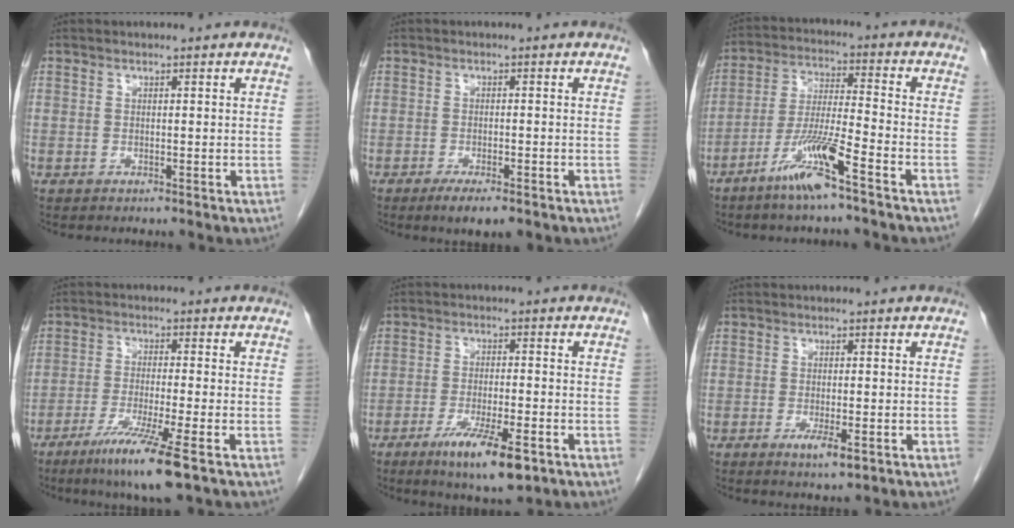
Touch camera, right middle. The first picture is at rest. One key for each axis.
{"total": 4.4, "fx": -2.9, "fy": 1.0, "fz": 3.2, "tx": -0.053, "ty": -0.008, "tz": -0.041}
{"total": 9.7, "fx": -6.0, "fy": -0.2, "fz": 7.6, "tx": -0.155, "ty": -0.015, "tz": -0.118}
{"total": 8.8, "fx": -5.1, "fy": -0.6, "fz": 7.2, "tx": -0.134, "ty": -0.028, "tz": -0.090}
{"total": 9.1, "fx": -5.0, "fy": 1.4, "fz": 7.4, "tx": -0.129, "ty": -0.019, "tz": -0.078}
{"total": 3.3, "fx": -1.4, "fy": 0.7, "fz": 2.8, "tx": -0.049, "ty": -0.005, "tz": -0.019}